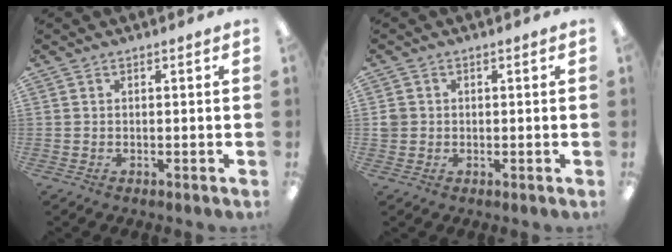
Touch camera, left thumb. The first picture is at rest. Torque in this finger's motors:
{"motor_torque": [-0.34, 0.33, 0.16, -0.19, 0.01]}